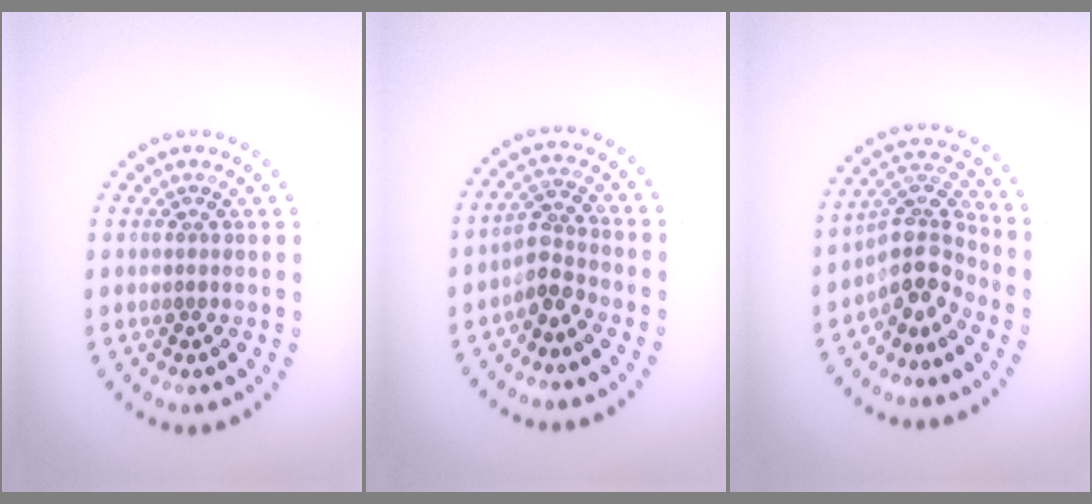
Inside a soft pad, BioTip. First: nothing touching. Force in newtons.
{"total": 2.5, "press": 1.9, "slide": 1.6}
{"total": 4.1, "press": 3.0, "slide": 2.8}